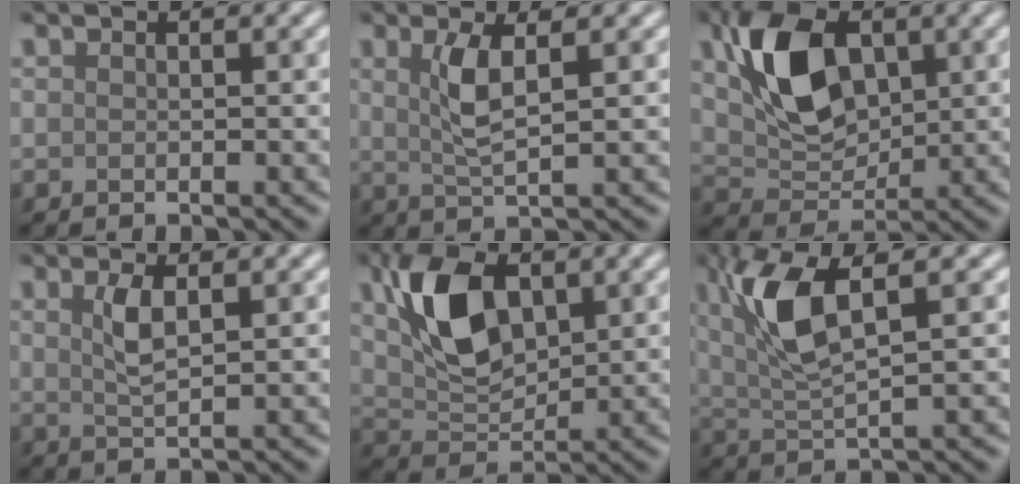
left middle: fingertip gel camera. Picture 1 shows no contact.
{"total": 2.7, "force": [0.6, 0.5, 2.6], "torque": [-0.060, -0.004, 0.021]}
{"total": 7.8, "force": [2.1, 4.9, 5.7], "torque": [-0.120, 0.002, 0.045]}
{"total": 1.8, "force": [0.5, 0.4, 1.7], "torque": [-0.039, -0.003, 0.018]}
{"total": 7.1, "force": [2.2, 4.0, 5.4], "torque": [-0.114, 0.004, 0.046]}
{"total": 6.0, "force": [1.9, 1.8, 5.4], "torque": [-0.123, 0.002, 0.047]}